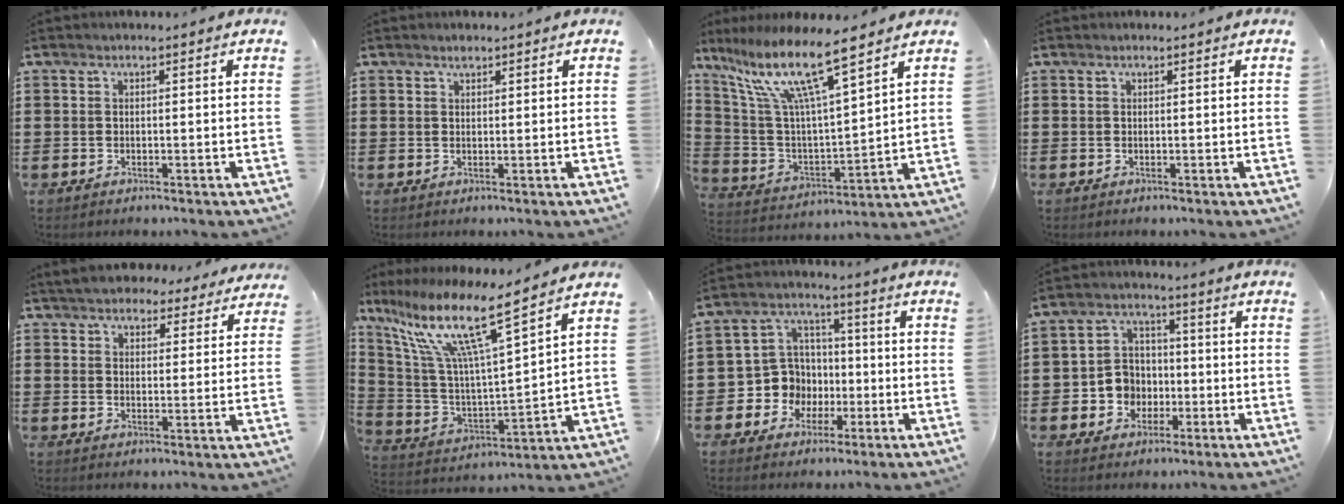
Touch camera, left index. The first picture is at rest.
{"total": 1.1, "force": [0.9, 0.4, 0.4], "torque": [-0.009, 0.002, 0.017]}
{"total": 13.0, "force": [8.8, 1.9, 9.4], "torque": [-0.215, -0.048, 0.146]}
{"total": 0.0}
{"total": 5.6, "force": [5.3, 1.2, 1.4], "torque": [-0.046, -0.013, 0.097]}
{"total": 13.9, "force": [8.8, 1.7, 10.6], "torque": [-0.242, -0.053, 0.138]}
{"total": 8.4, "force": [-1.7, 8.0, 2.1], "torque": [-0.085, 0.009, -0.029]}
{"total": 6.1, "force": [-1.2, 5.6, 2.0], "torque": [-0.060, 0.016, -0.022]}